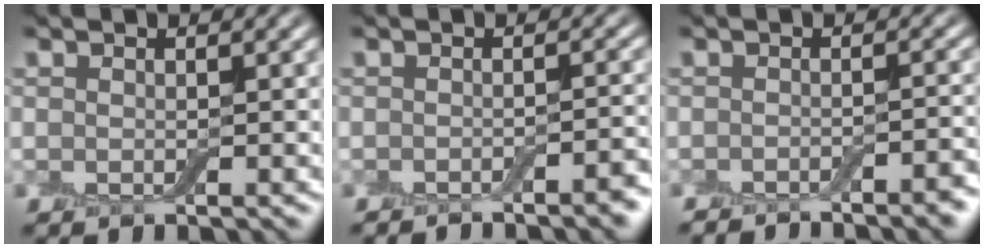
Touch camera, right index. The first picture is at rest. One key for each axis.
{"total": 2.5, "fx": -2.1, "fy": 0.5, "fz": 1.4, "tx": -0.007, "ty": 0.004, "tz": -0.031}
{"total": 3.0, "fx": -2.7, "fy": 0.5, "fz": 1.3, "tx": -0.008, "ty": 0.002, "tz": -0.039}